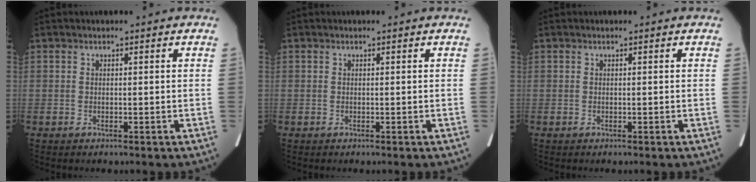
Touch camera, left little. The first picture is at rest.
{"total": 0.0}
{"total": 0.0}